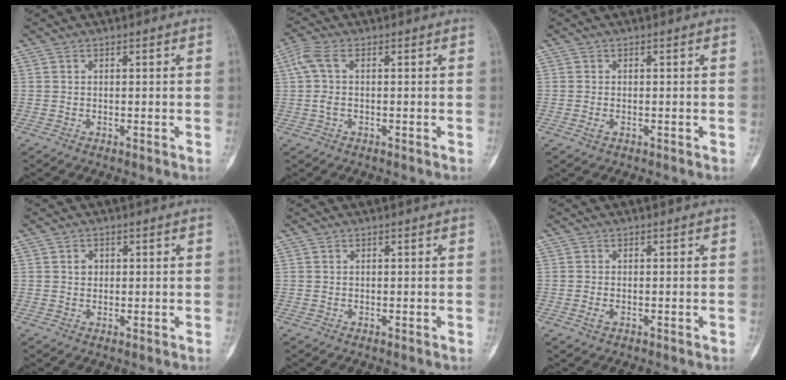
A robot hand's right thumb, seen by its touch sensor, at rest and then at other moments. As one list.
[{"total": 4.4, "force": [0.6, 1.8, 4.0], "torque": [-0.111, 0.018, 0.009]}, {"total": 0.9, "force": [-0.3, 0.4, 0.7], "torque": [-0.017, -0.003, -0.008]}, {"total": 1.6, "force": [0.4, 1.4, 0.7], "torque": [-0.004, 0.001, 0.005]}, {"total": 0.0}, {"total": 1.2, "force": [-0.4, 0.7, 0.9], "torque": [-0.024, -0.003, -0.011]}]